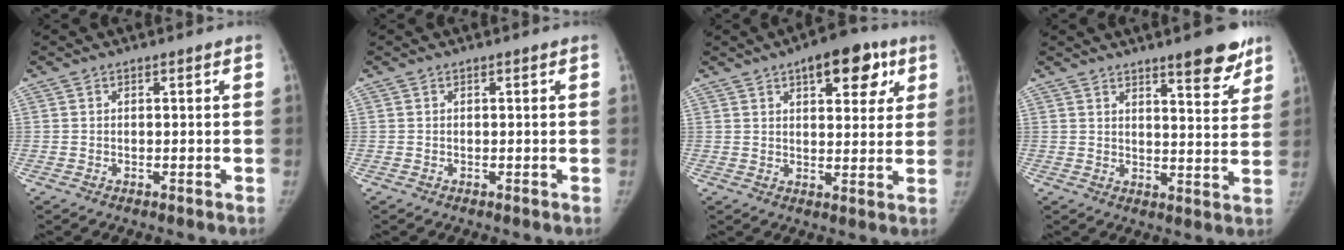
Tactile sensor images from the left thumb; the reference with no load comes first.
{"total": 0.0}
{"total": 11.9, "force": [6.1, 5.8, 8.5], "torque": [-0.070, -0.011, 0.077]}
{"total": 9.4, "force": [6.6, 2.2, 6.3], "torque": [-0.057, -0.042, 0.090]}